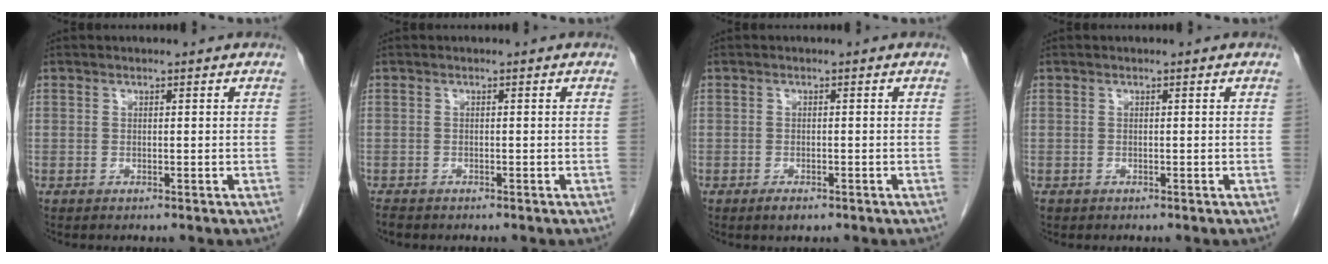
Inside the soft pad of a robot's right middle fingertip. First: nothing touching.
{"total": 1.6, "force": [-1.4, 0.6, 0.5], "torque": [-0.014, -0.004, -0.022]}
{"total": 1.6, "force": [-1.1, 0.7, 1.0], "torque": [-0.017, -0.001, -0.014]}
{"total": 0.0}